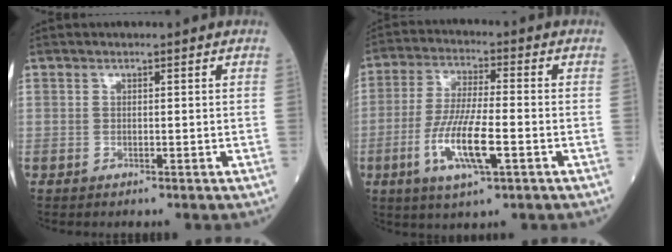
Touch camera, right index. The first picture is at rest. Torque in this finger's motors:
{"motor_torque": [0.42, -0.05, 0.30, 0.19]}